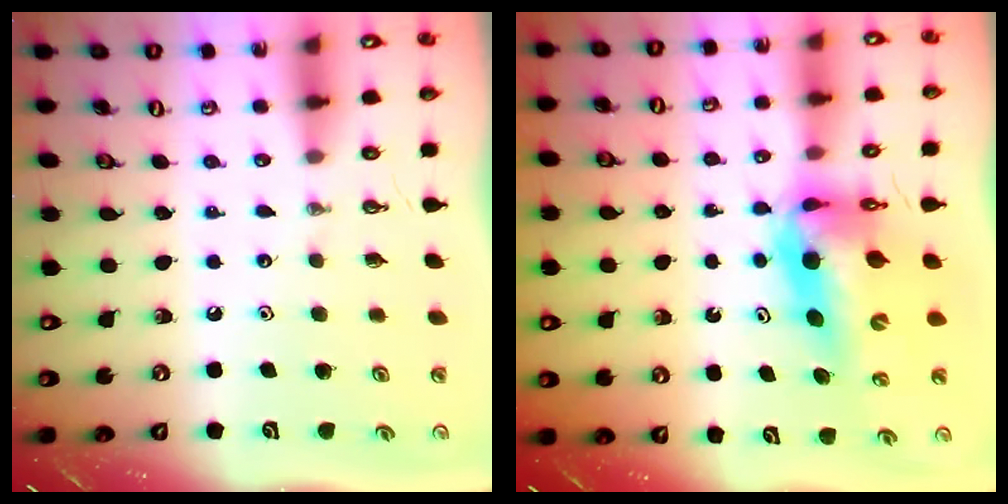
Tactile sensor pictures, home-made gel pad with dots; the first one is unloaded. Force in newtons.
{"total": 11.2, "press": 10.9, "slide": 2.6}